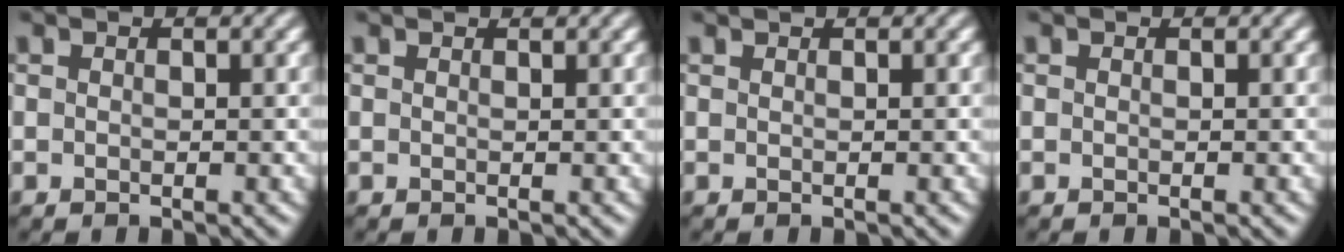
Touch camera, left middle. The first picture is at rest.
{"total": 0.6, "force": [0.6, 0.0, 0.0], "torque": [0.001, 0.000, 0.010]}
{"total": 0.5, "force": [0.5, -0.1, 0.1], "torque": [0.000, 0.000, 0.010]}
{"total": 0.0}